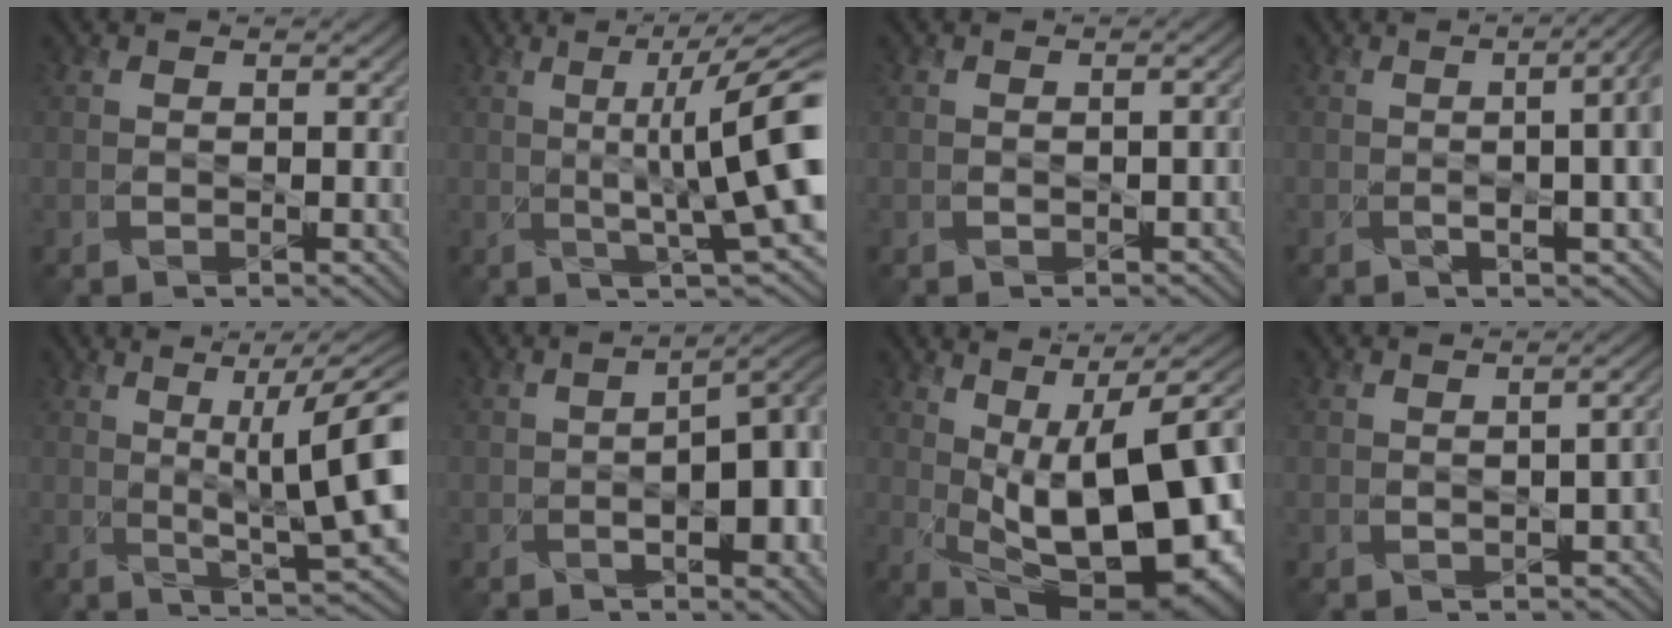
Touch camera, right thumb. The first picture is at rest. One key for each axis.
{"total": 13.5, "fx": 1.3, "fy": 2.1, "fz": 13.3, "tx": -0.185, "ty": 0.012, "tz": 0.031}
{"total": 0.9, "fx": -0.5, "fy": 0.3, "fz": 0.7, "tx": -0.007, "ty": 0.000, "tz": -0.005}
{"total": 7.5, "fx": -0.3, "fy": 2.2, "fz": 7.2, "tx": -0.073, "ty": 0.017, "tz": -0.012}
{"total": 12.2, "fx": 2.4, "fy": 2.0, "fz": 11.8, "tx": -0.169, "ty": 0.013, "tz": 0.049}
{"total": 9.3, "fx": -1.6, "fy": 3.5, "fz": 8.5, "tx": -0.109, "ty": -0.010, "tz": -0.027}
{"total": 18.3, "fx": 0.5, "fy": 8.4, "fz": 16.3, "tx": -0.230, "ty": -0.004, "tz": 0.034}
{"total": 2.6, "fx": -1.0, "fy": 1.3, "fz": 2.0, "tx": -0.024, "ty": -0.001, "tz": -0.009}